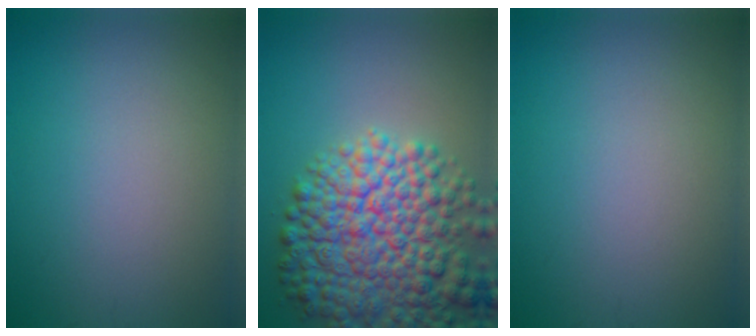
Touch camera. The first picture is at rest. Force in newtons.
{"total": 11.6, "press": 11.6, "slide": 0.6}
{"total": 0.0}